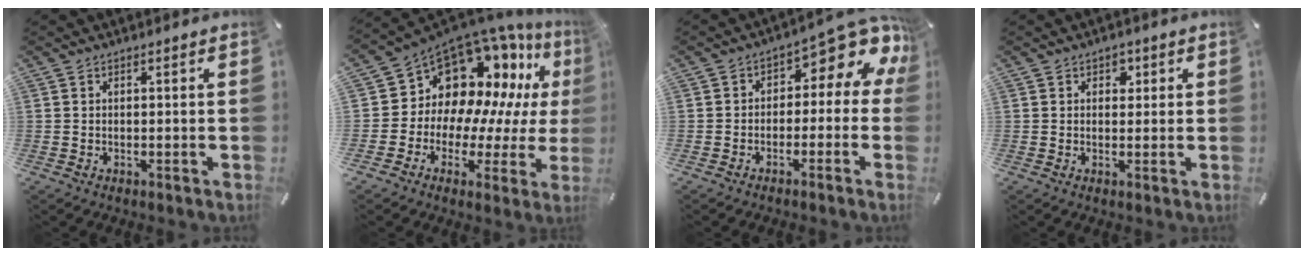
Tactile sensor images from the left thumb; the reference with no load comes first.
{"total": 14.1, "force": [8.3, 10.4, 4.7], "torque": [-0.067, -0.104, 0.162]}
{"total": 7.8, "force": [3.4, 3.9, 5.8], "torque": [-0.075, -0.036, 0.057]}
{"total": 2.1, "force": [0.8, 1.8, 0.9], "torque": [0.004, -0.004, 0.006]}